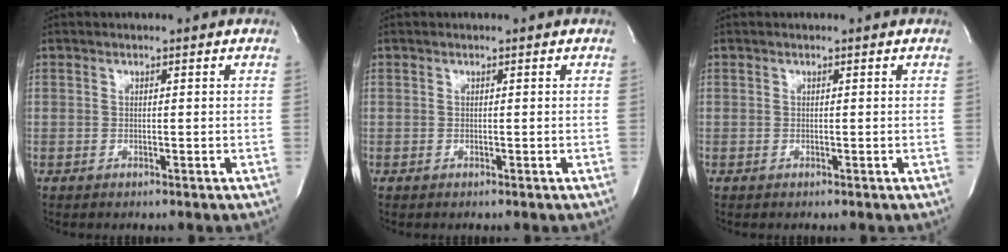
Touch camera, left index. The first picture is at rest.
{"total": 0.0}
{"total": 0.0}